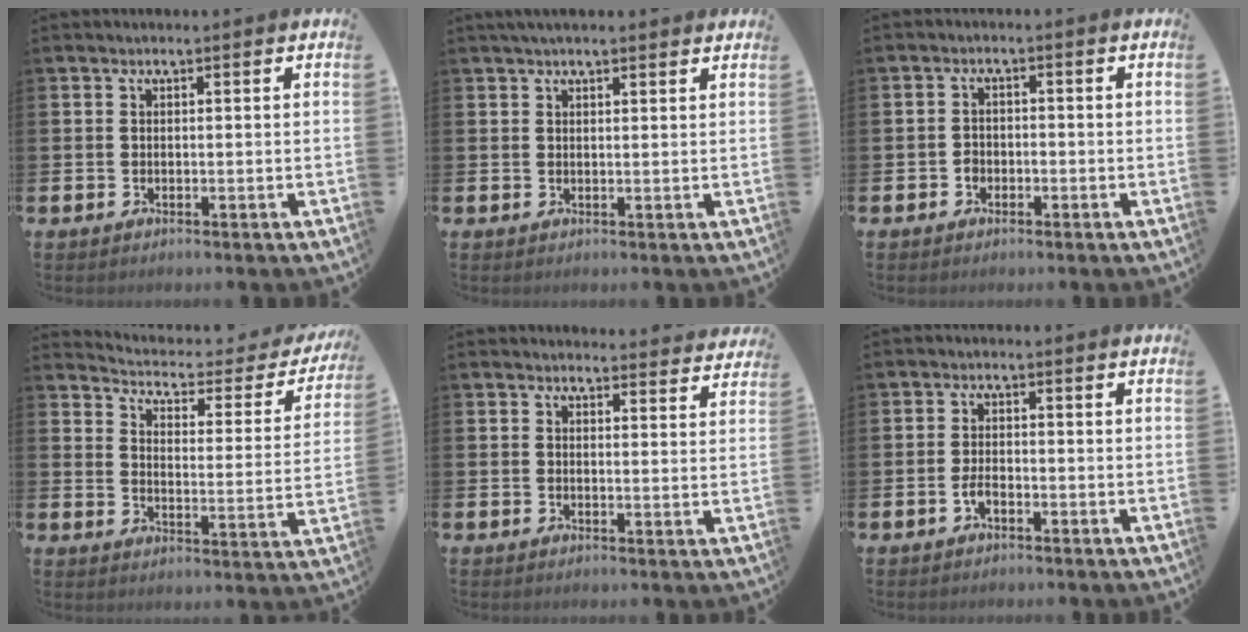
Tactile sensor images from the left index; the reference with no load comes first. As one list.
[{"total": 2.2, "force": [2.0, 0.4, 0.9], "torque": [-0.016, 0.002, 0.036]}, {"total": 1.7, "force": [-0.9, 1.3, 0.4], "torque": [-0.008, 0.002, -0.021]}, {"total": 4.0, "force": [3.5, 1.6, 1.1], "torque": [-0.040, -0.035, 0.049]}, {"total": 3.0, "force": [2.9, 0.4, 0.0], "torque": [0.008, -0.021, 0.051]}, {"total": 2.0, "force": [-1.0, 0.9, 1.4], "torque": [-0.034, 0.004, -0.017]}]